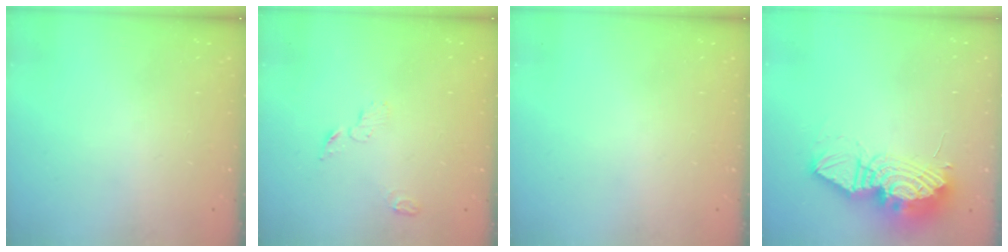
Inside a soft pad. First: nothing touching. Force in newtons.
{"total": 3.2, "press": 3.2, "slide": 0.3}
{"total": 0.0}
{"total": 16.9, "press": 16.9, "slide": 1.7}